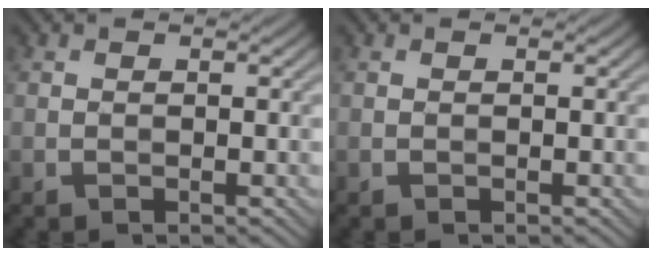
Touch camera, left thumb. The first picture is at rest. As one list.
[{"total": 0.0}]